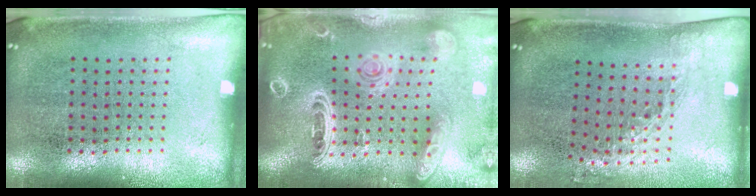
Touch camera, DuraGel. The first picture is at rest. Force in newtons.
{"total": 3.4, "press": 2.7, "slide": 2.1}
{"total": 1.5, "press": 1.1, "slide": 1.0}